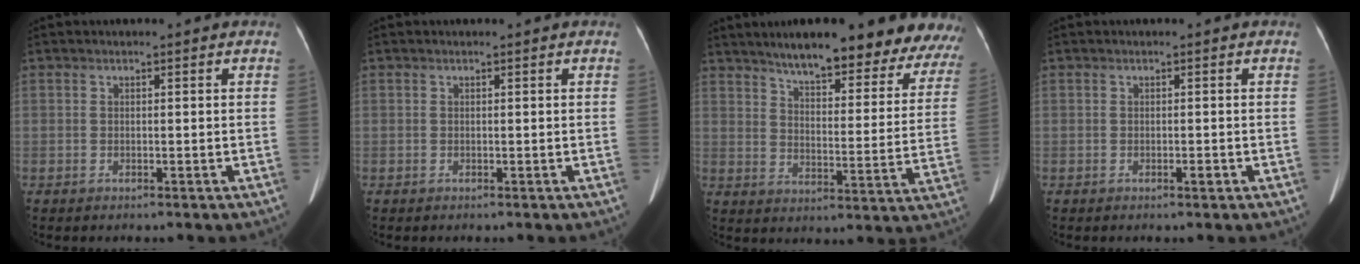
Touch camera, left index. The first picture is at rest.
{"total": 0.0}
{"total": 24.4, "force": [21.5, 4.5, 10.5], "torque": [-0.124, -0.039, 0.257]}
{"total": 0.8, "force": [-0.4, 0.2, 0.6], "torque": [-0.011, 0.000, -0.004]}